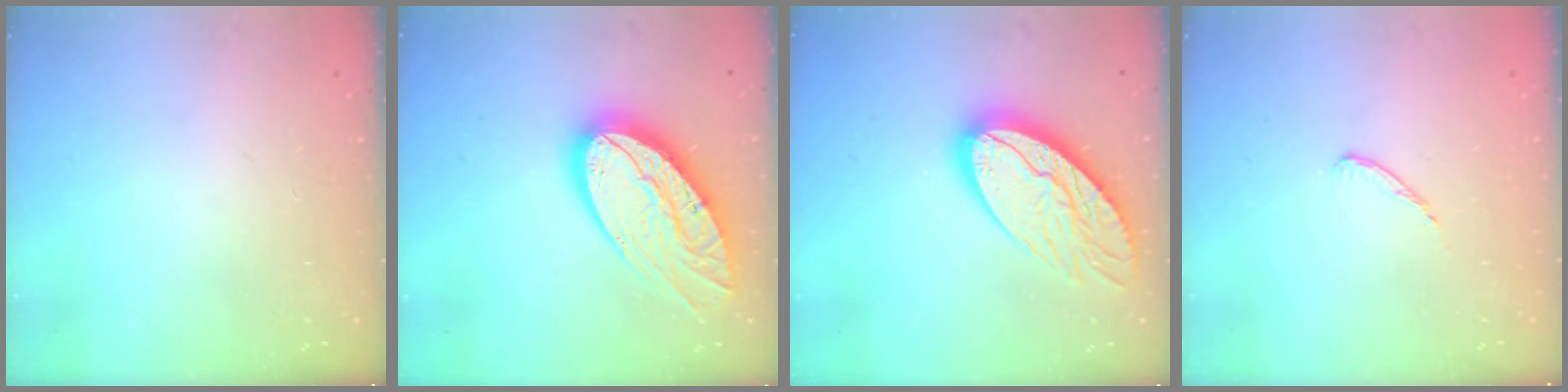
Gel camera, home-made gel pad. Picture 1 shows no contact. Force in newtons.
{"total": 22.4, "press": 22.3, "slide": 1.7}
{"total": 18.6, "press": 18.6, "slide": 1.6}
{"total": 3.6, "press": 3.6, "slide": 0.3}